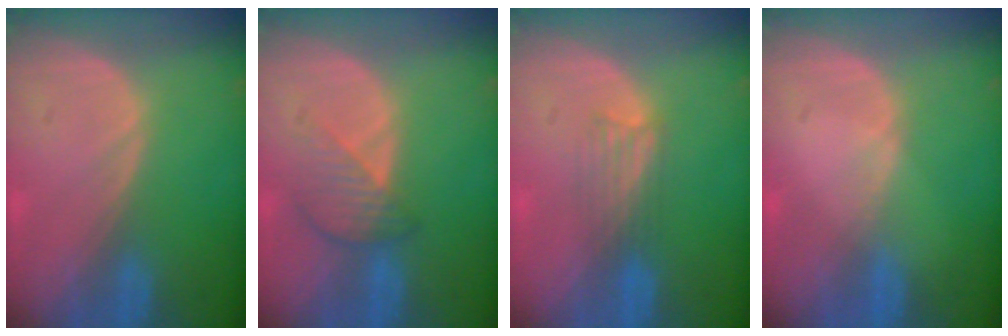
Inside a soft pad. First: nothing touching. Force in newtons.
{"total": 4.2, "press": 3.8, "slide": 1.8}
{"total": 3.0, "press": 2.8, "slide": 1.3}
{"total": 0.6, "press": 0.5, "slide": 0.2}